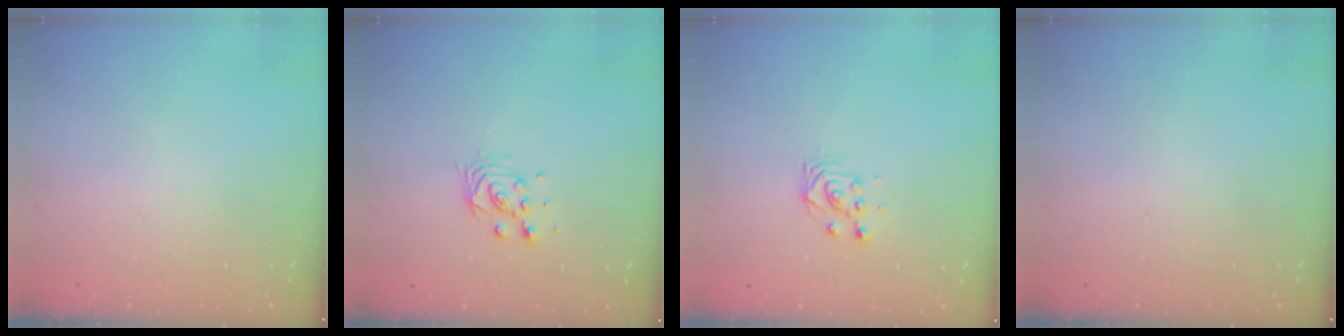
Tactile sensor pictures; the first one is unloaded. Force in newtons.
{"total": 4.9, "press": 4.9, "slide": 0.4}
{"total": 2.9, "press": 2.9, "slide": 0.4}
{"total": 0.0}